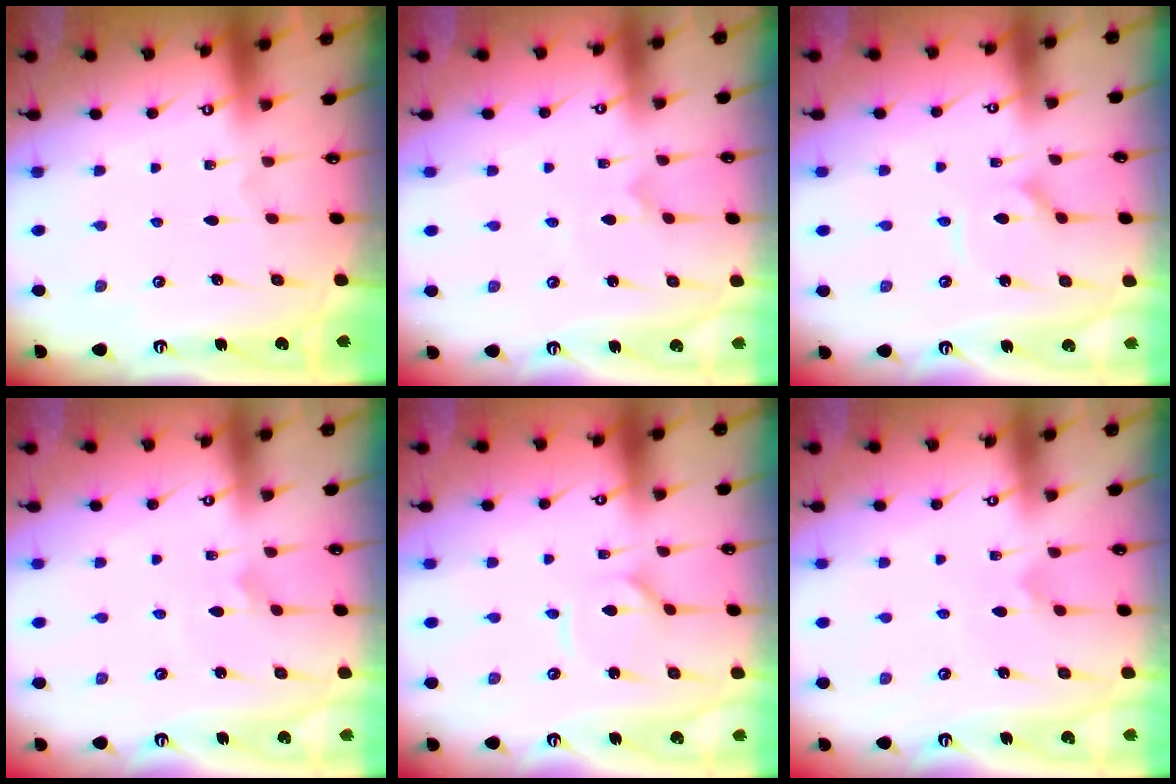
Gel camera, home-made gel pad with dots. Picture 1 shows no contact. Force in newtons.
{"total": 1.0, "press": 1.0, "slide": 0.0}
{"total": 2.5, "press": 2.5, "slide": 0.3}
{"total": 2.1, "press": 2.1, "slide": 0.1}
{"total": 2.0, "press": 2.0, "slide": 0.3}
{"total": 2.5, "press": 2.5, "slide": 0.3}